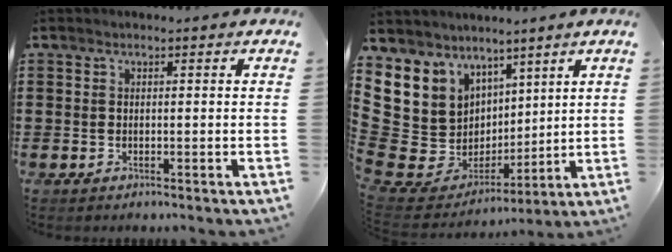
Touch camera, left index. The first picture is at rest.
{"total": 9.1, "force": [3.8, 8.2, 1.0], "torque": [-0.079, -0.045, 0.085]}